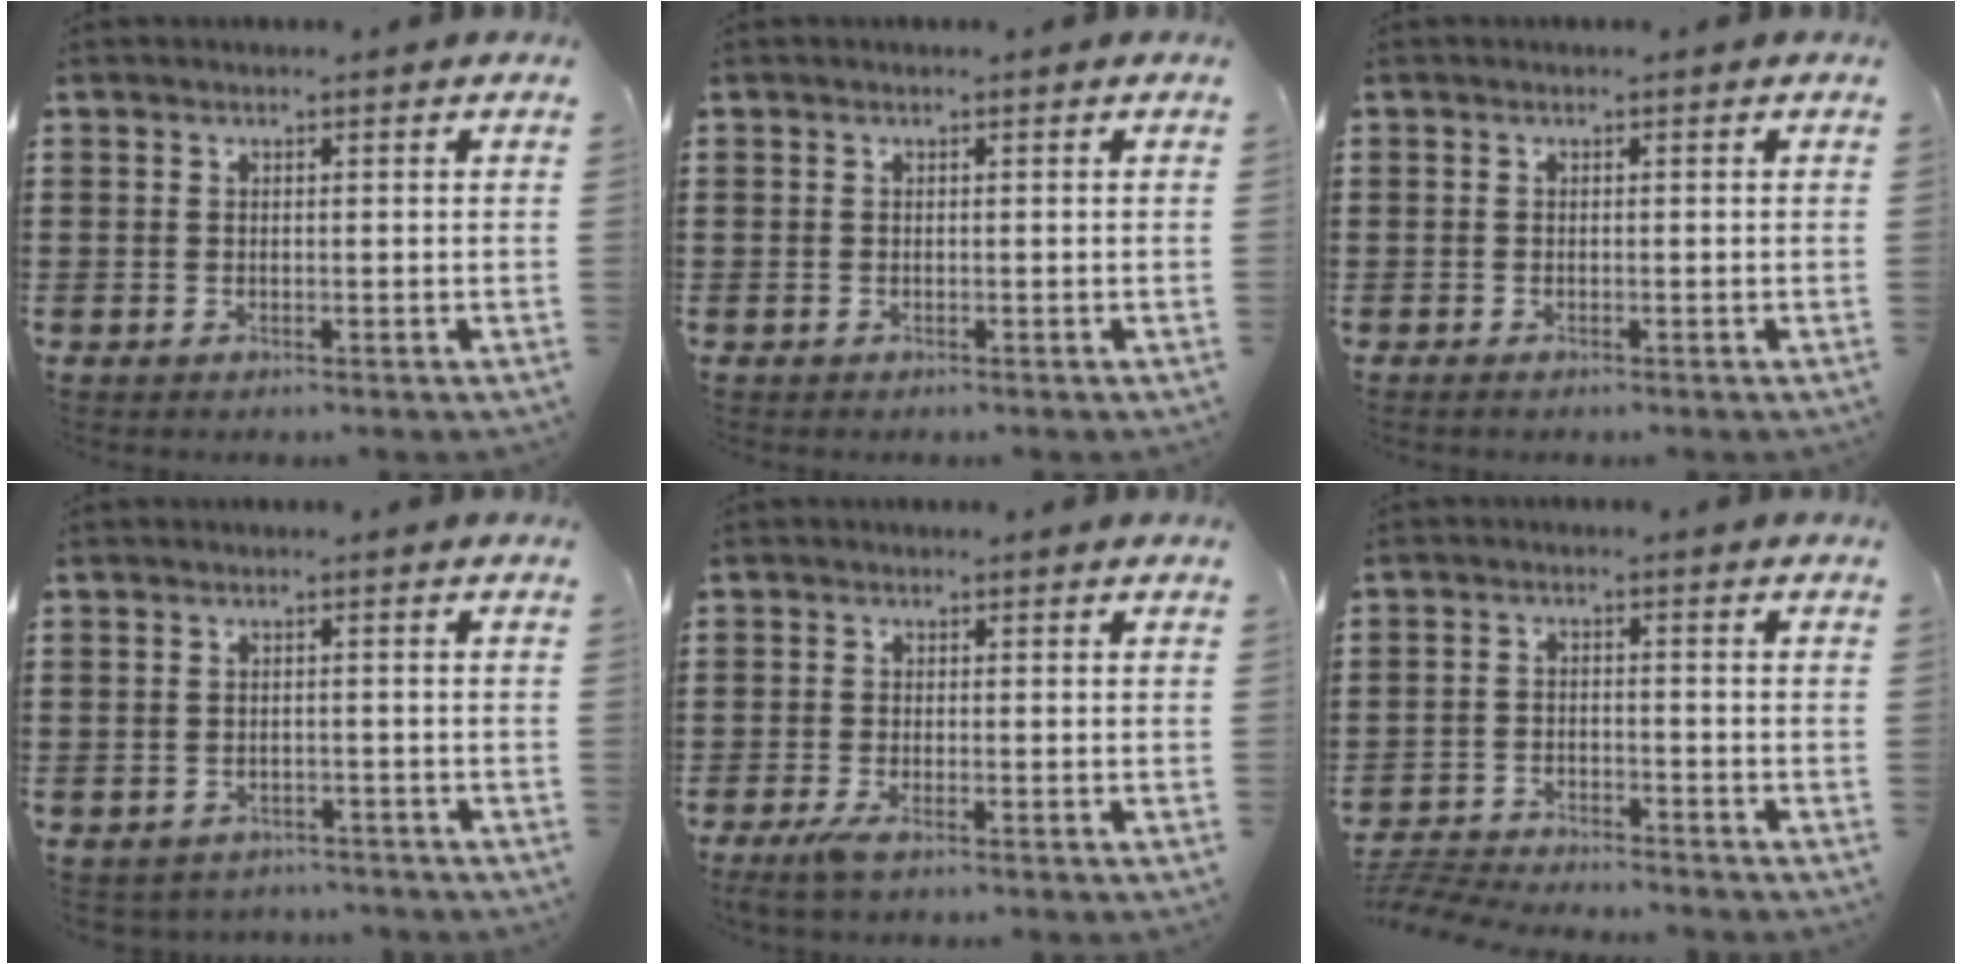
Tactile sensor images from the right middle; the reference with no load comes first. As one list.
[{"total": 0.0}, {"total": 0.0}, {"total": 1.6, "force": [-1.6, 0.4, -0.1], "torque": [-0.006, -0.001, -0.036]}, {"total": 2.2, "force": [-1.3, 0.3, 1.8], "torque": [-0.038, -0.003, -0.026]}, {"total": 4.6, "force": [-4.6, 0.2, 0.5], "torque": [-0.024, -0.003, -0.099]}]